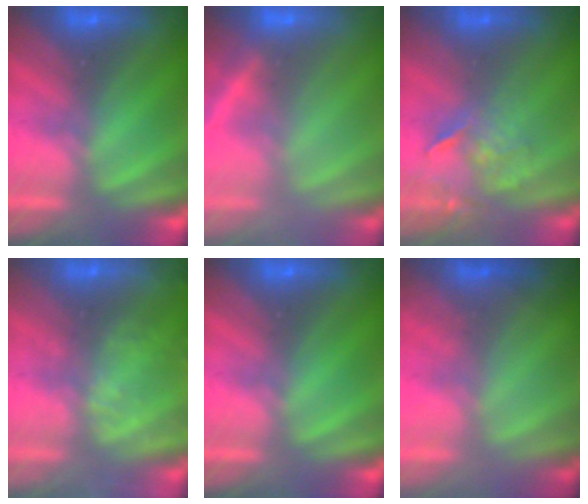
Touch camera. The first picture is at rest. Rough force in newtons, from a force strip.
{"total": 2.4}
{"total": 4.1}
{"total": 2.4}
{"total": 0.0}
{"total": 1.4}